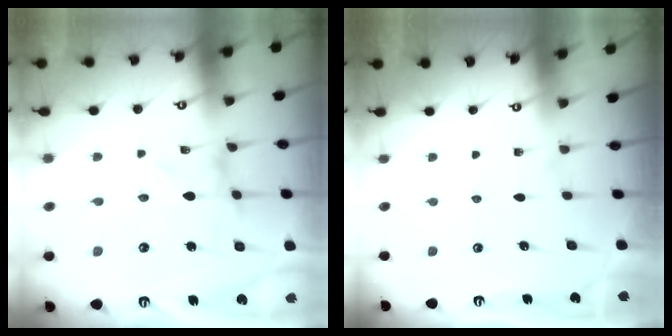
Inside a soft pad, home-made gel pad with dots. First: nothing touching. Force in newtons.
{"total": 0.0}